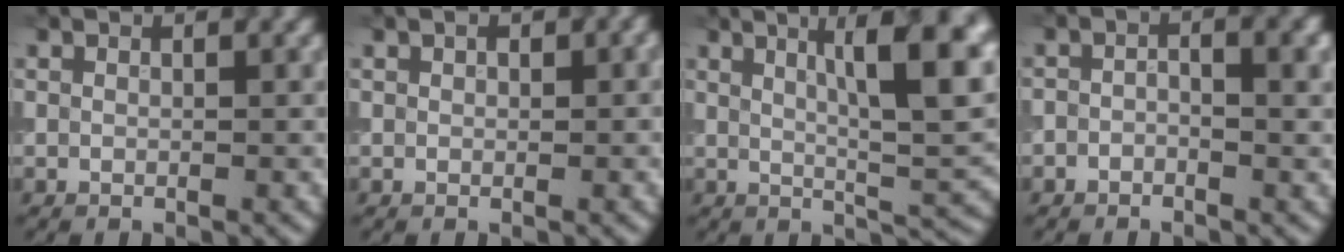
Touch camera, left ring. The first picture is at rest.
{"total": 1.3, "force": [0.5, 0.7, 1.0], "torque": [-0.009, 0.004, 0.005]}
{"total": 11.1, "force": [3.9, 3.1, 10.0], "torque": [-0.112, 0.016, 0.055]}
{"total": 2.2, "force": [-0.7, 1.3, 1.7], "torque": [-0.024, -0.001, -0.015]}